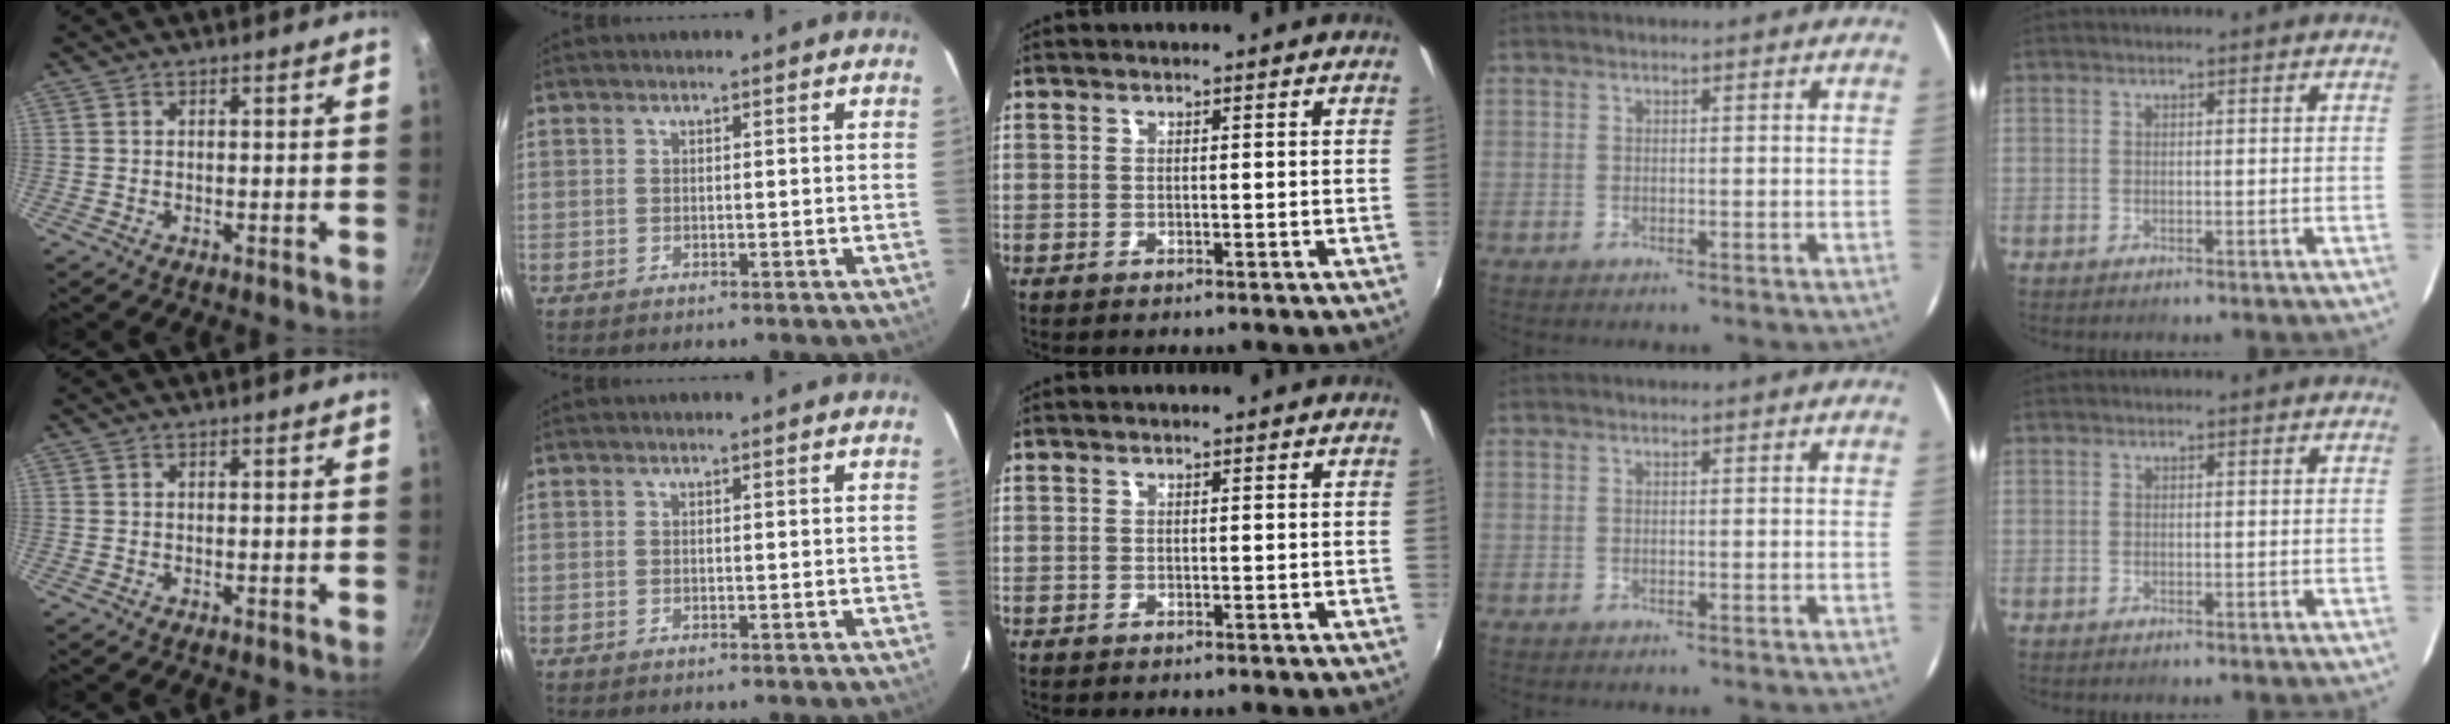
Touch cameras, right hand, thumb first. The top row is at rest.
{}